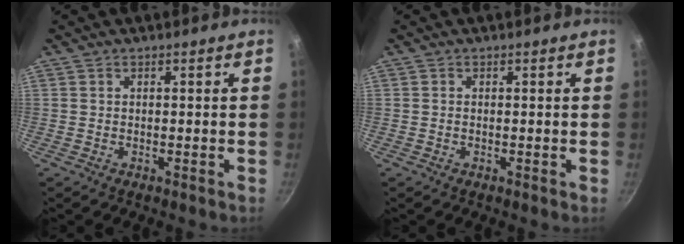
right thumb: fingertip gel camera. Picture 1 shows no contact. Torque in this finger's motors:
{"motor_torque": [-0.16, -0.24, -0.44, -0.10, -0.06]}